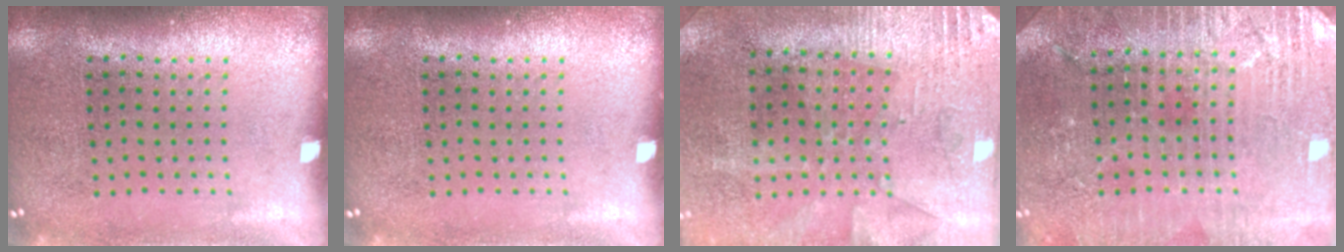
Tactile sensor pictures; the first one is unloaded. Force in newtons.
{"total": 0.0}
{"total": 2.7, "press": 2.4, "slide": 1.3}
{"total": 3.3, "press": 3.2, "slide": 0.6}